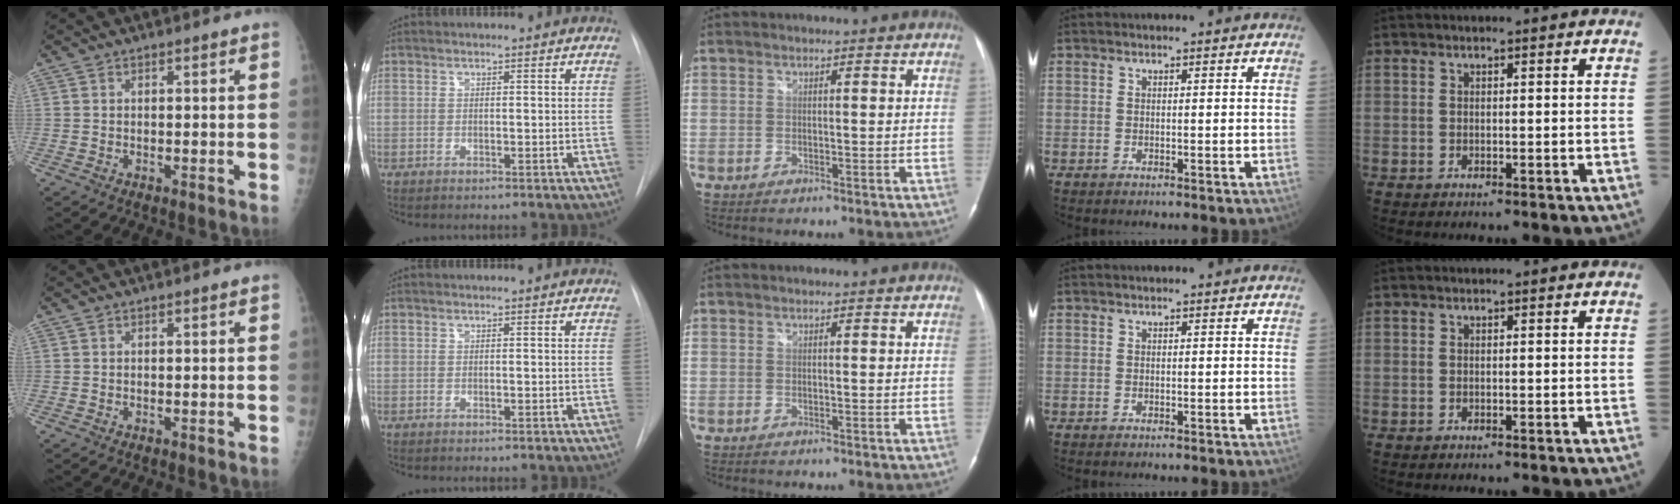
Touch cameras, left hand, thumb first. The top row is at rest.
{}